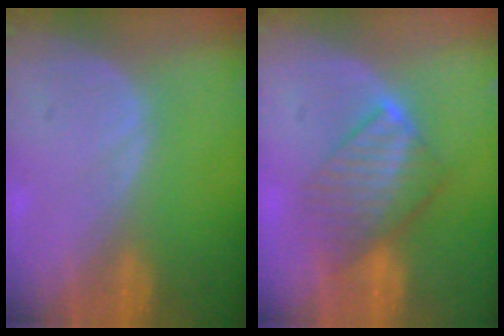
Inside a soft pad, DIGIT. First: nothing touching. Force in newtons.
{"total": 6.5, "press": 6.5, "slide": 0.7}